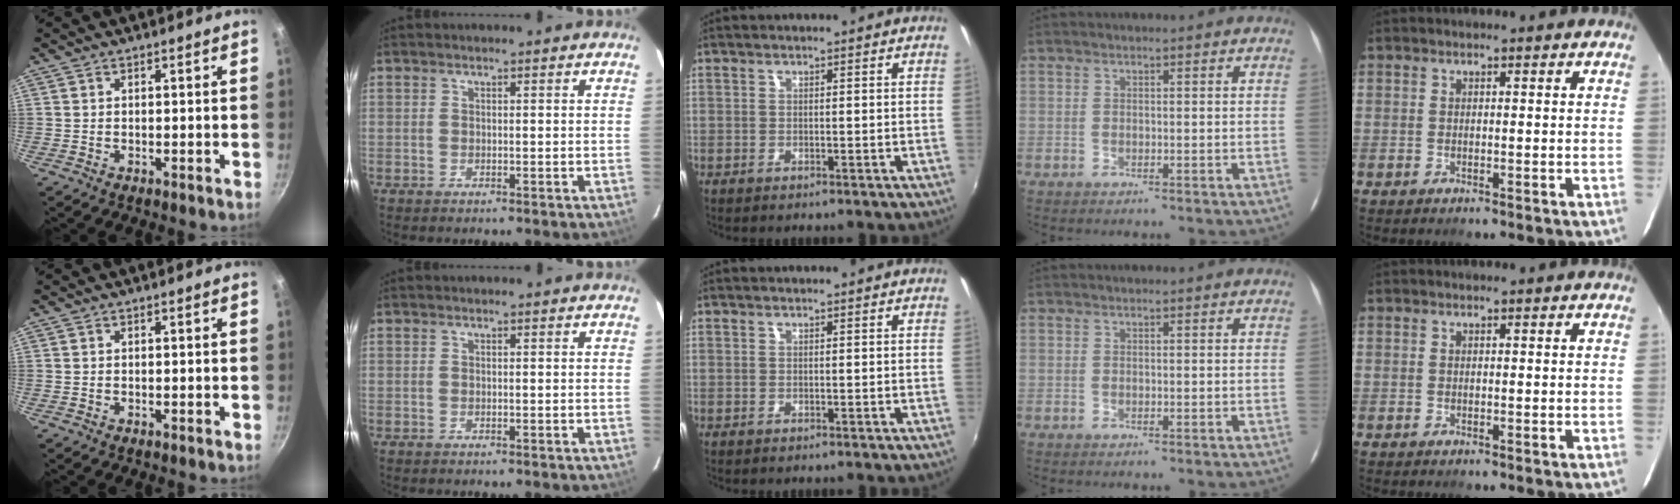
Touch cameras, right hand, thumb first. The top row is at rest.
{}